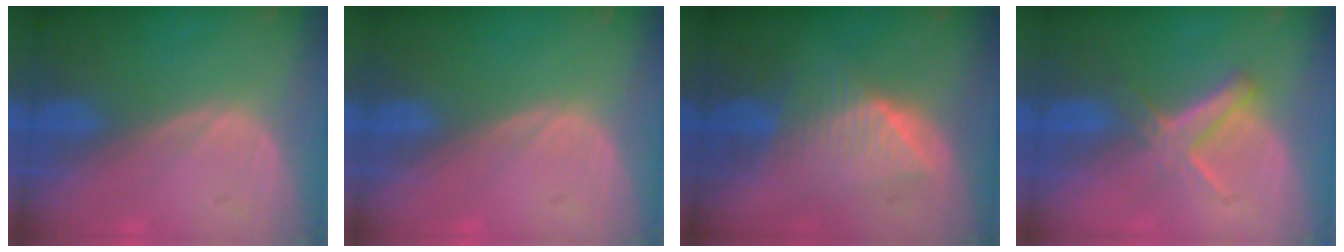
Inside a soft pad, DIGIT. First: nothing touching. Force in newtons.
{"total": 0.0}
{"total": 6.5, "press": 6.5, "slide": 0.6}
{"total": 5.8, "press": 5.1, "slide": 2.6}